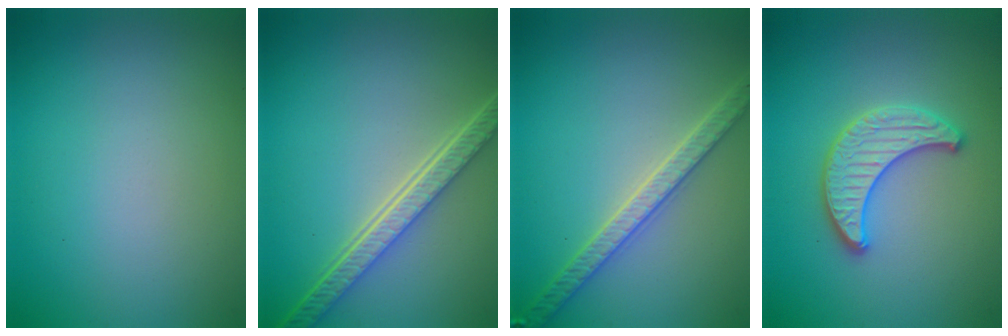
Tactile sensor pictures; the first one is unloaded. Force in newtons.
{"total": 5.5, "press": 4.0, "slide": 3.8}
{"total": 3.8, "press": 3.7, "slide": 0.8}
{"total": 3.3, "press": 3.3, "slide": 0.3}